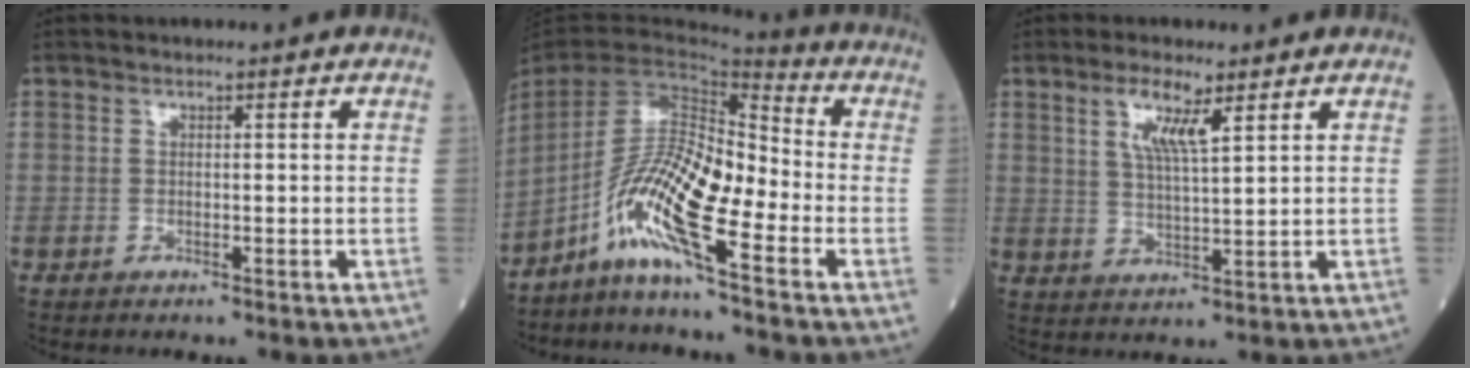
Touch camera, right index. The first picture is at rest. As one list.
[{"total": 11.4, "force": [-6.0, 1.0, 9.6], "torque": [-0.194, 0.001, -0.118]}, {"total": 5.3, "force": [2.8, 0.8, 4.4], "torque": [-0.092, -0.002, 0.054]}]